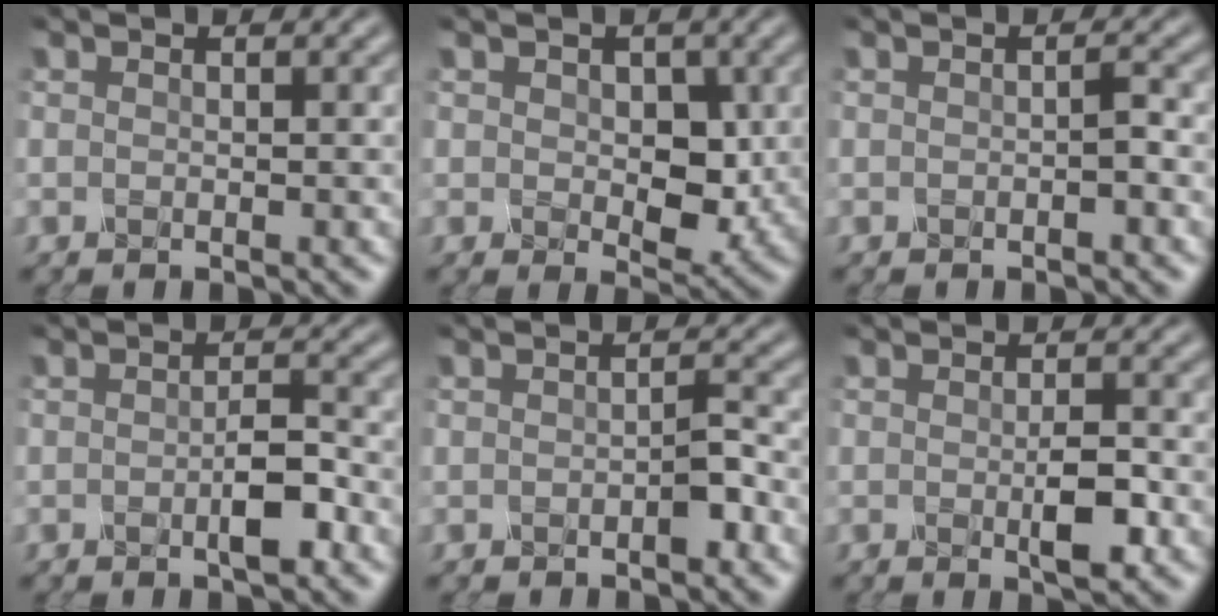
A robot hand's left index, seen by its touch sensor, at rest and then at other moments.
{"total": 3.6, "force": [0.1, 2.5, 2.6], "torque": [-0.039, -0.006, 0.003]}
{"total": 0.9, "force": [-0.5, 0.0, 0.8], "torque": [-0.012, 0.008, -0.007]}
{"total": 2.4, "force": [-1.0, 0.5, 2.2], "torque": [-0.045, 0.005, -0.018]}
{"total": 1.2, "force": [-0.7, 0.1, 1.0], "torque": [-0.020, 0.007, -0.013]}
{"total": 2.5, "force": [-0.6, 0.5, 2.4], "torque": [-0.050, -0.001, -0.009]}